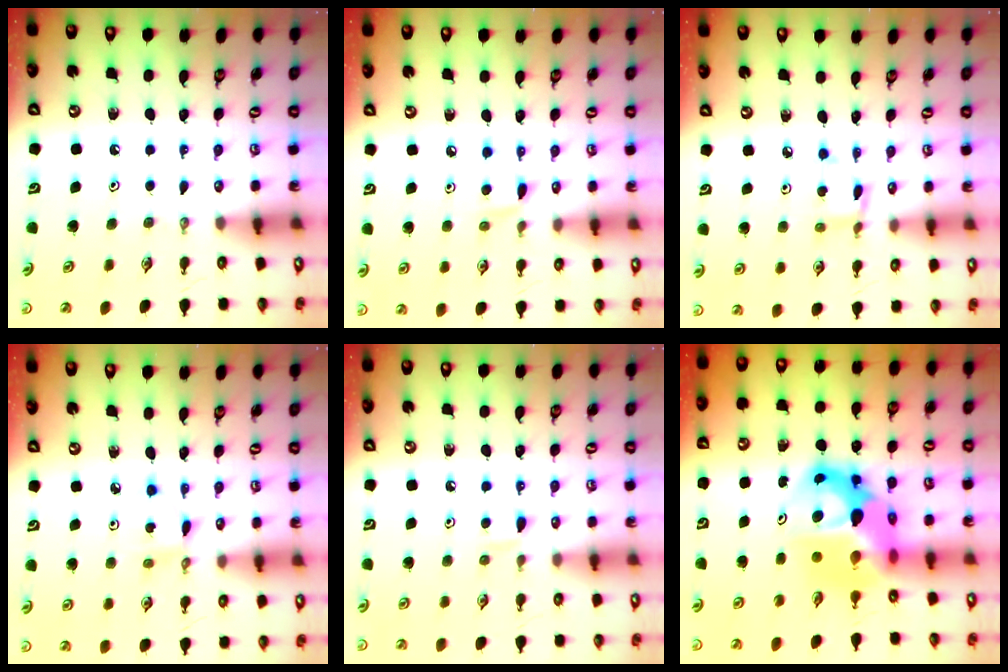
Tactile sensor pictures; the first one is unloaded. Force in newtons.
{"total": 5.5, "press": 5.4, "slide": 0.8}
{"total": 3.1, "press": 3.1, "slide": 0.4}
{"total": 2.8, "press": 2.8, "slide": 0.1}
{"total": 5.0, "press": 5.0, "slide": 0.6}
{"total": 11.7, "press": 11.7, "slide": 0.9}